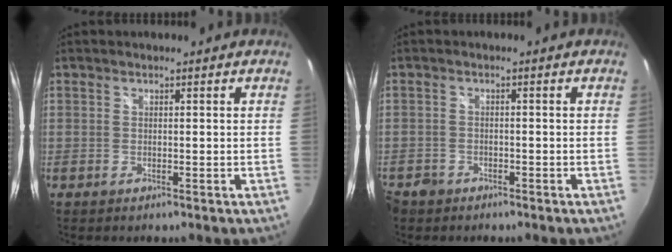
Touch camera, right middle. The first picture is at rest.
{"total": 4.5, "force": [-2.8, 3.3, 1.1], "torque": [-0.040, -0.005, -0.051]}